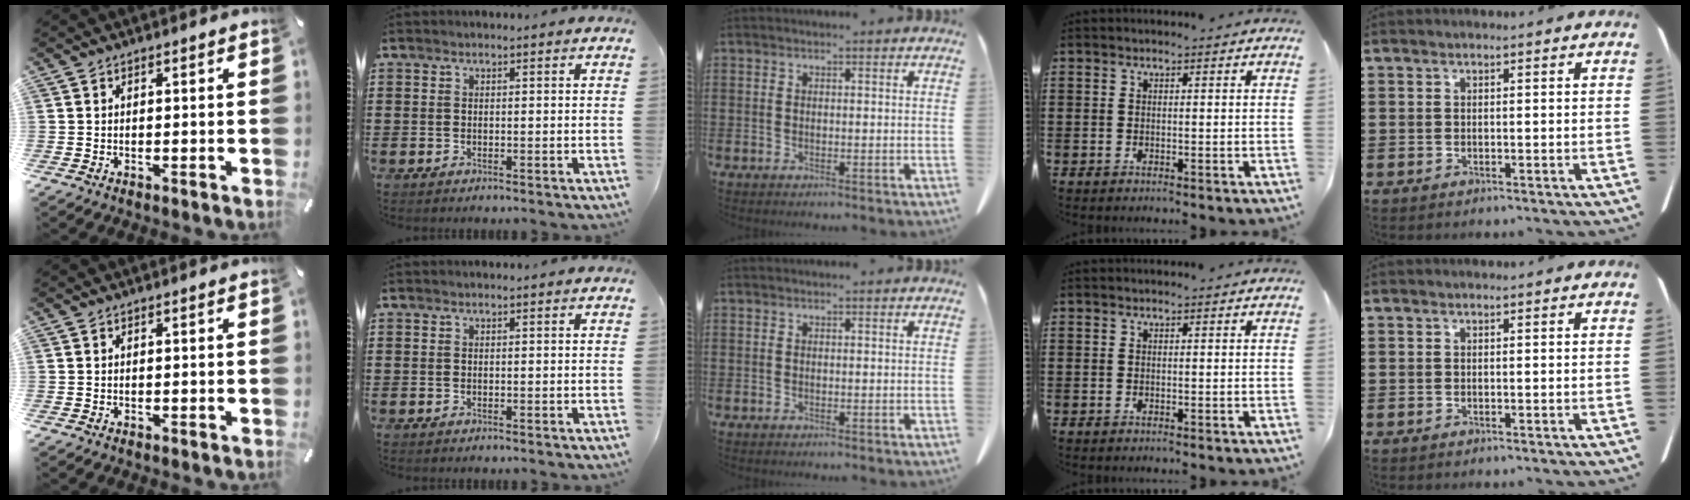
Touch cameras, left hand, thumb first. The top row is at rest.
{}